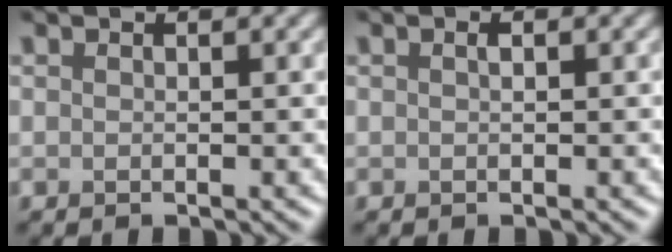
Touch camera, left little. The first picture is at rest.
{"total": 0.0}